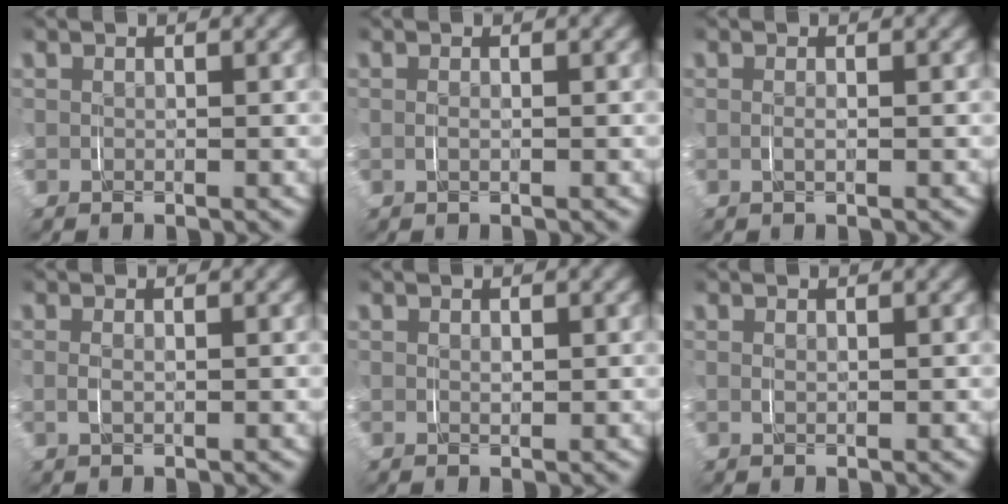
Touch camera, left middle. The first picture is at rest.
{"total": 1.1, "force": [0.2, -1.1, -0.3], "torque": [0.015, 0.003, 0.004]}
{"total": 1.4, "force": [0.3, -1.3, -0.4], "torque": [0.017, 0.004, 0.005]}
{"total": 1.7, "force": [0.5, -1.6, -0.5], "torque": [0.024, 0.004, 0.009]}
{"total": 0.6, "force": [0.4, -0.3, -0.2], "torque": [0.011, 0.002, 0.007]}
{"total": 1.3, "force": [0.5, -1.1, -0.4], "torque": [0.019, 0.004, 0.011]}